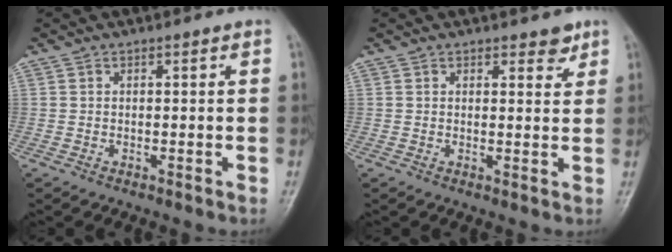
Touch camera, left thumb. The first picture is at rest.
{"total": 2.7, "force": [2.0, 1.3, 1.4], "torque": [-0.002, -0.012, 0.025]}